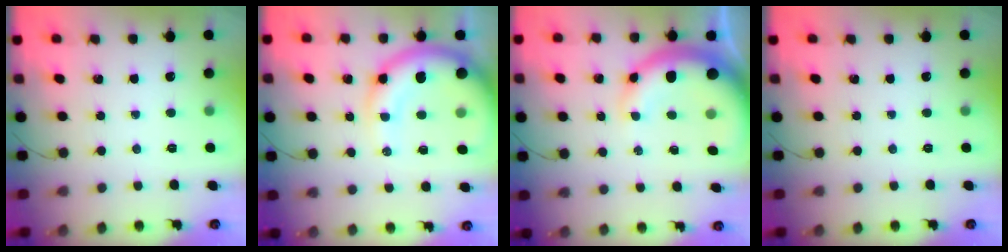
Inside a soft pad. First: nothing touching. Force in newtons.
{"total": 13.6, "press": 13.3, "slide": 2.9}
{"total": 12.2, "press": 11.9, "slide": 2.5}
{"total": 0.0}